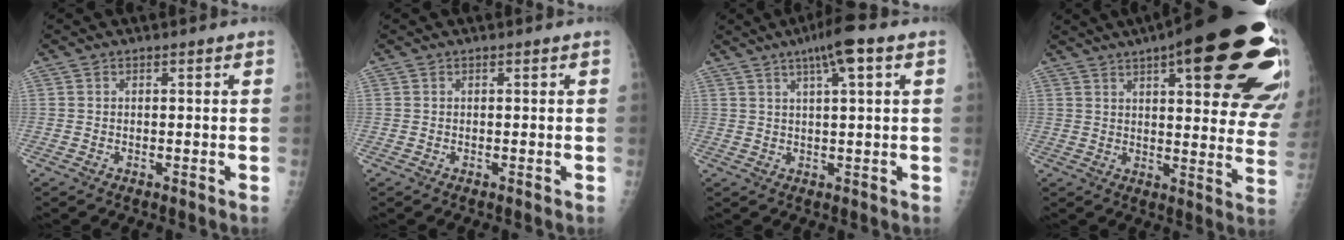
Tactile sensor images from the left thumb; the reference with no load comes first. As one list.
[{"total": 0.0}, {"total": 8.8, "force": [4.6, 1.6, 7.4], "torque": [-0.119, 0.003, 0.070]}, {"total": 32.2, "force": [15.9, 9.3, 26.5], "torque": [-0.230, -0.014, 0.212]}]